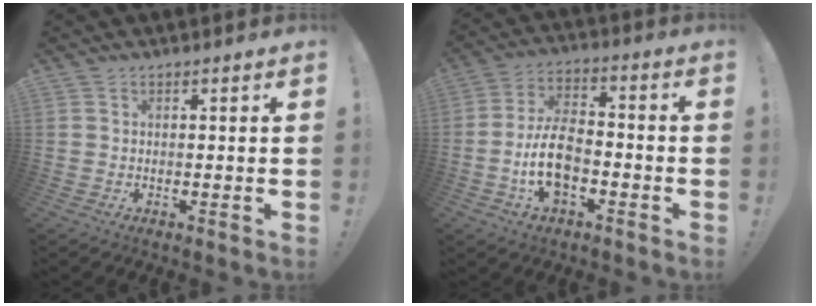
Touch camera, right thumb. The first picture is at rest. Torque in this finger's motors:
{"motor_torque": [0.20, 0.43, 0.30, -0.48, 0.16]}